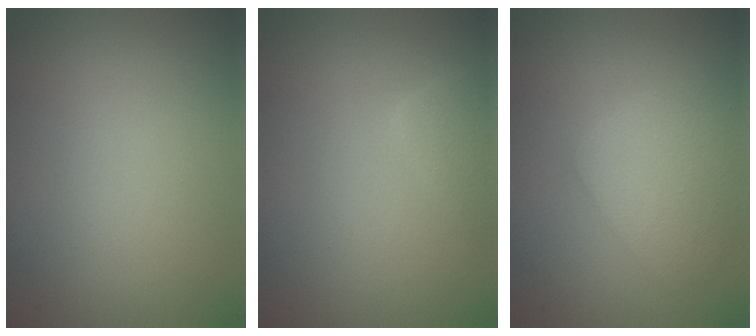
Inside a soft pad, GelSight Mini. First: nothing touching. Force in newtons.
{"total": 2.4, "press": 2.4, "slide": 0.2}
{"total": 3.1, "press": 3.1, "slide": 0.2}